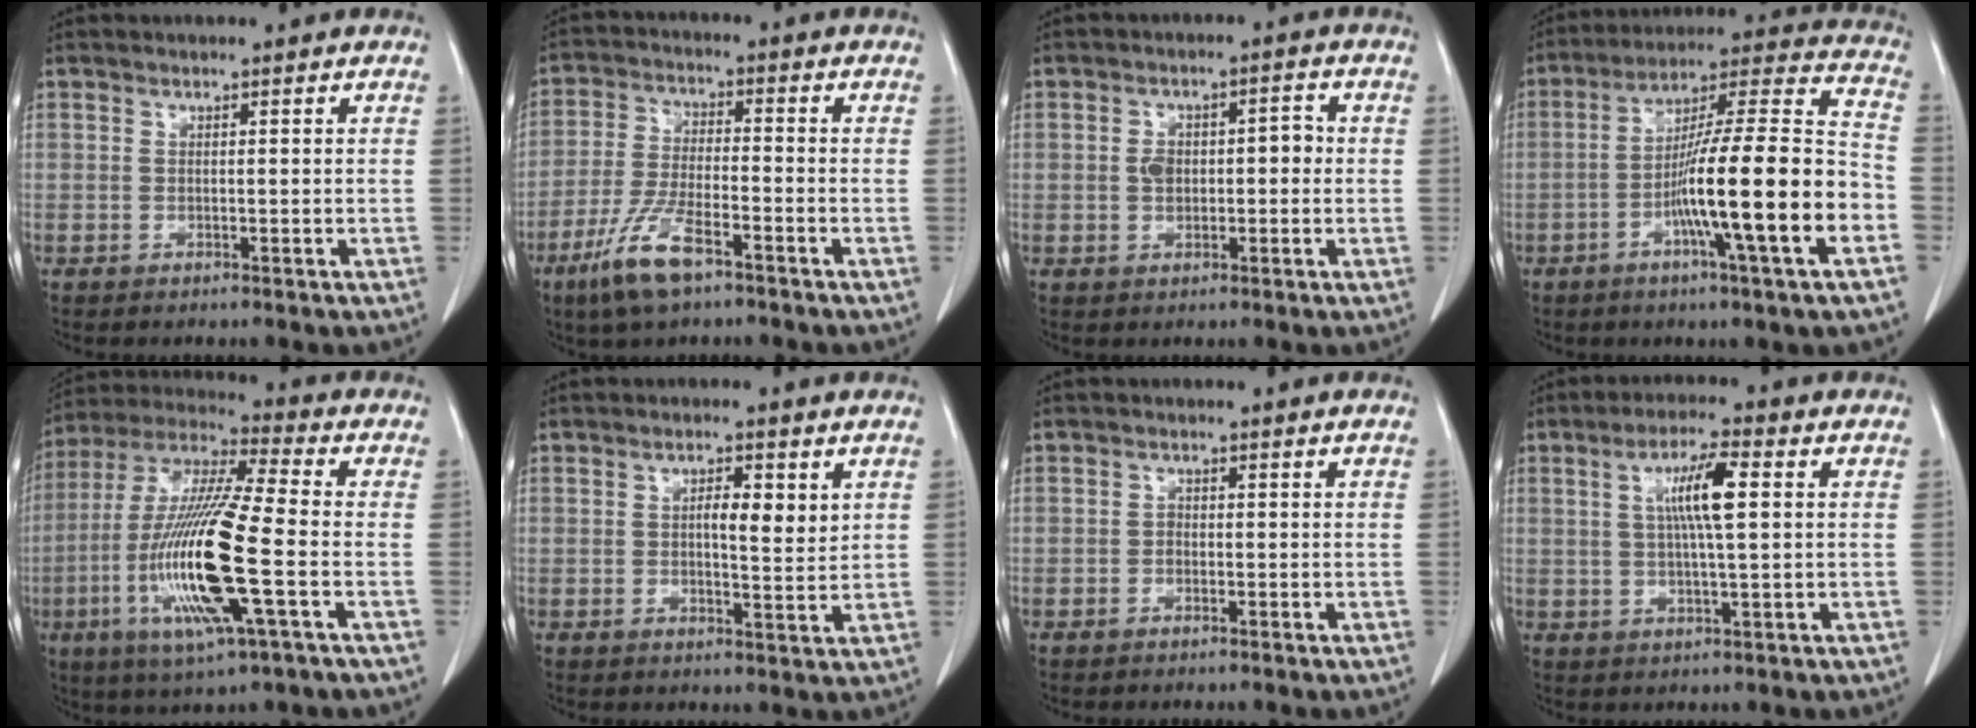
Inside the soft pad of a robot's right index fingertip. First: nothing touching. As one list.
[{"total": 9.3, "force": [-5.8, 2.0, 7.0], "torque": [-0.147, -0.017, -0.110]}, {"total": 5.2, "force": [-0.1, 3.0, 4.2], "torque": [-0.074, 0.024, 0.001]}, {"total": 19.4, "force": [-6.0, 0.3, 18.5], "torque": [-0.286, 0.003, -0.102]}, {"total": 18.5, "force": [-4.5, 1.2, 17.9], "torque": [-0.375, -0.017, -0.088]}, {"total": 4.7, "force": [1.5, 1.3, 4.2], "torque": [-0.066, -0.003, 0.021]}, {"total": 0.8, "force": [-0.3, 0.7, 0.4], "torque": [-0.003, 0.003, -0.008]}, {"total": 7.4, "force": [1.7, 0.6, 7.2], "torque": [-0.132, 0.008, 0.029]}]